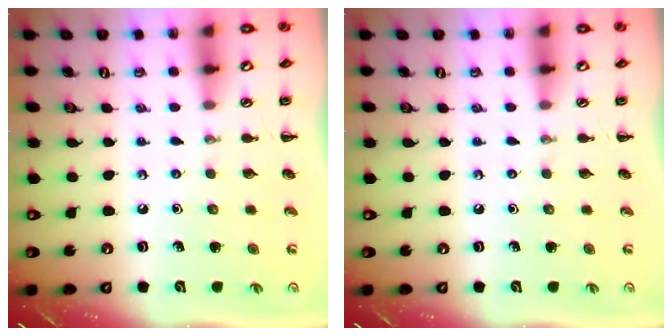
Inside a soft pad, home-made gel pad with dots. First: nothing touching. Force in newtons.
{"total": 0.0}